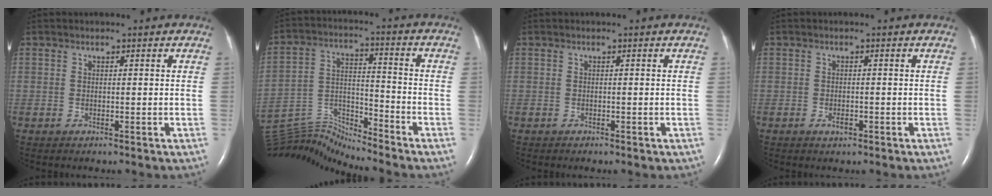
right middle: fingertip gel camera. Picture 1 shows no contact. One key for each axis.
{"total": 12.3, "fx": -12.3, "fy": -1.3, "fz": 0.6, "tx": -0.025, "ty": 0.045, "tz": -0.230}
{"total": 0.8, "fx": -0.5, "fy": 0.3, "fz": 0.4, "tx": -0.008, "ty": -0.001, "tz": -0.003}
{"total": 1.1, "fx": -0.5, "fy": 0.5, "fz": 0.8, "tx": -0.014, "ty": -0.001, "tz": -0.006}